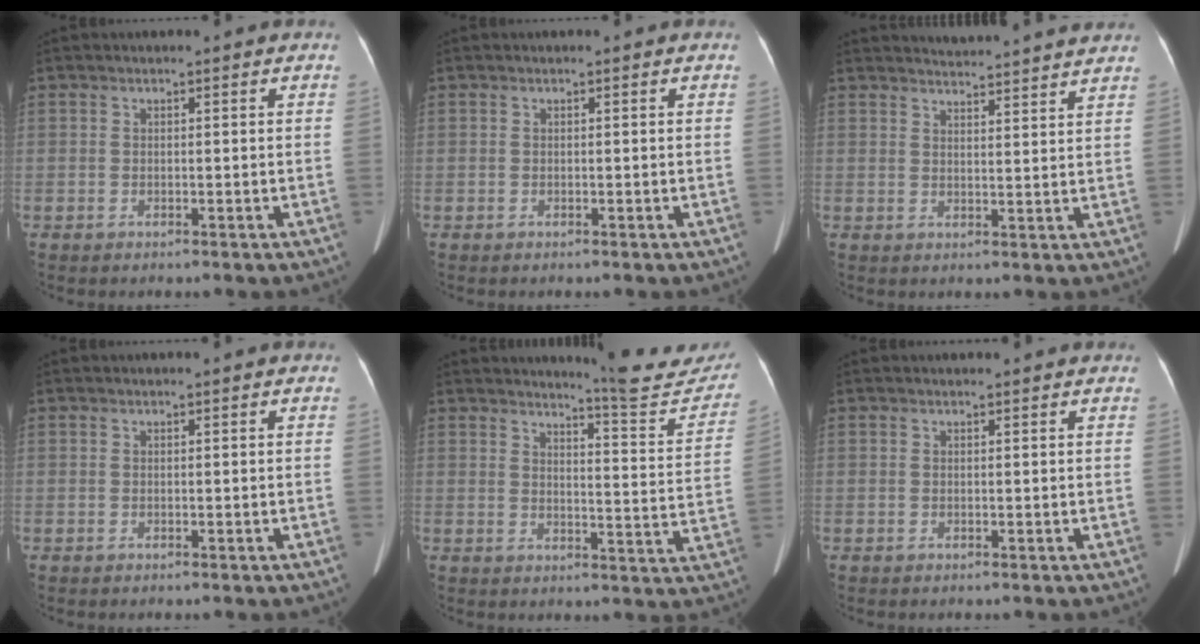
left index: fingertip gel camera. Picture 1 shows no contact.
{"total": 0.0}
{"total": 12.1, "force": [11.6, 0.1, 3.5], "torque": [-0.053, 0.009, 0.143]}
{"total": 0.5, "force": [0.5, 0.0, 0.3], "torque": [-0.002, 0.005, 0.008]}
{"total": 12.8, "force": [12.3, 0.9, 3.4], "torque": [-0.026, -0.055, 0.137]}
{"total": 2.1, "force": [2.0, 0.1, 0.5], "torque": [-0.009, 0.012, 0.025]}